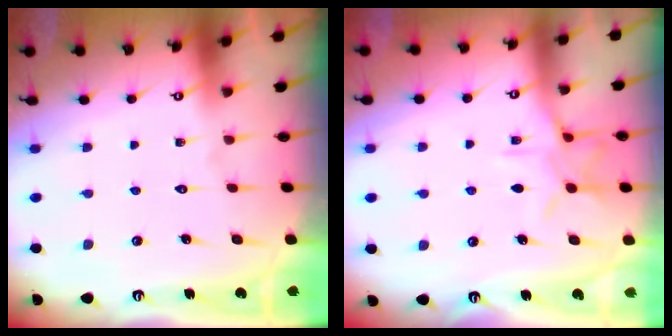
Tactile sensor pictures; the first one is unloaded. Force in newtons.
{"total": 9.4, "press": 9.4, "slide": 0.7}